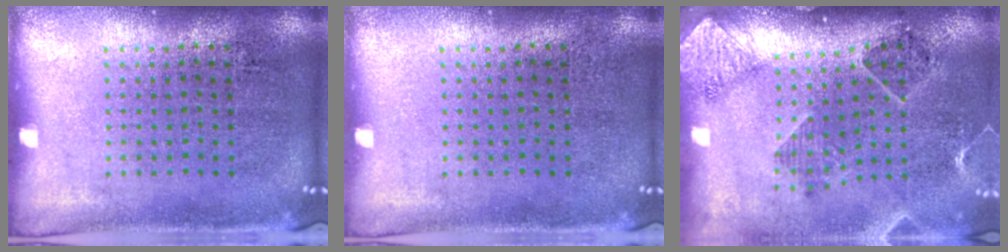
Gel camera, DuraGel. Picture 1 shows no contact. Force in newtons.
{"total": 0.0}
{"total": 1.5, "press": 1.5, "slide": 0.2}